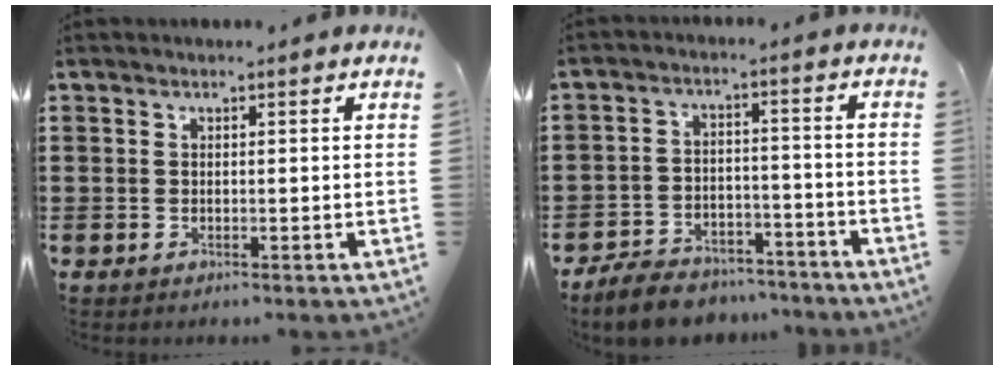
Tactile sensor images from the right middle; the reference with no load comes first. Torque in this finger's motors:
{"motor_torque": [1.28, -0.85, 0.39, 0.05]}